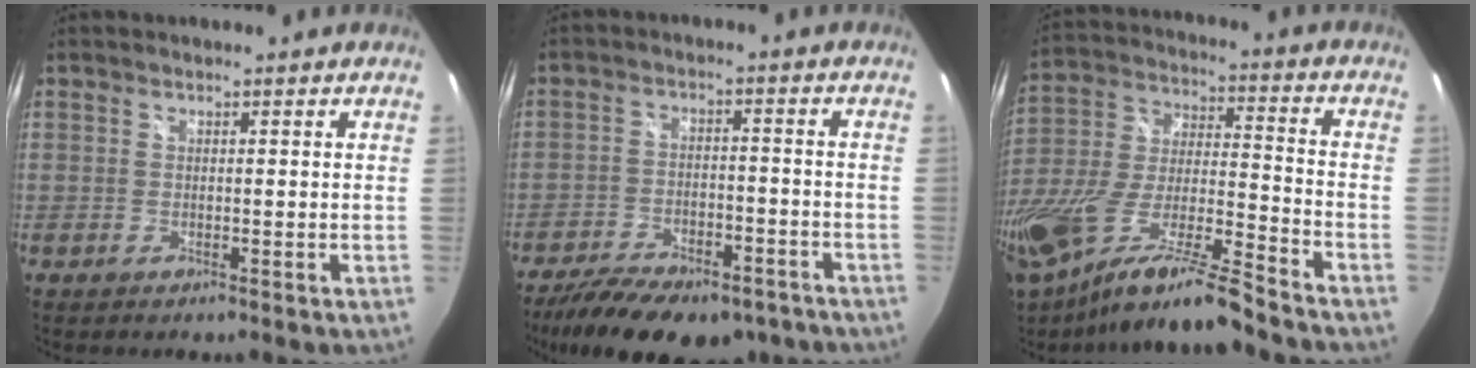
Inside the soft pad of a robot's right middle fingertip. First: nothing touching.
{"total": 19.4, "force": [-14.5, 7.9, 10.1], "torque": [-0.202, -0.026, -0.206]}
{"total": 21.4, "force": [-16.2, 2.0, 13.8], "torque": [-0.270, -0.041, -0.298]}